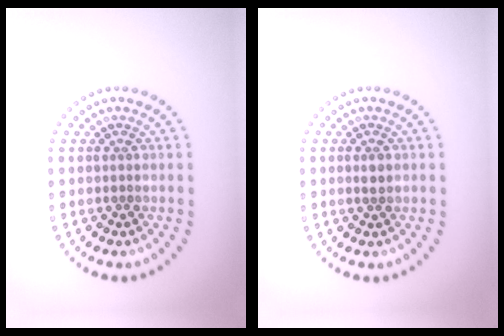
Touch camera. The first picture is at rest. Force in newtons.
{"total": 1.0, "press": 0.9, "slide": 0.3}